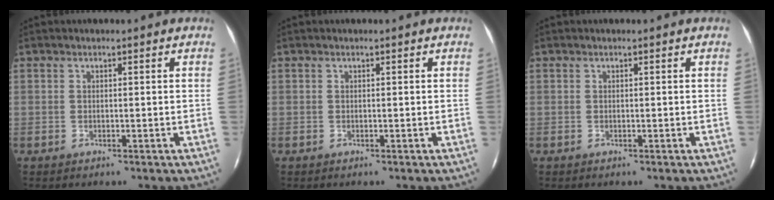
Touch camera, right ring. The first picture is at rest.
{"total": 0.0}
{"total": 0.0}